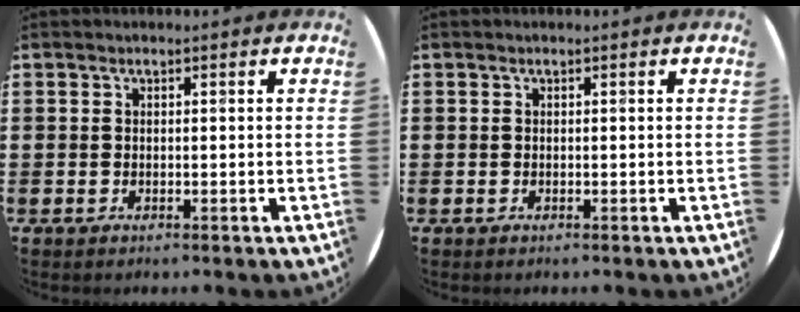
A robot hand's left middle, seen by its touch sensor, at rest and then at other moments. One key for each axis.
{"total": 0.0}